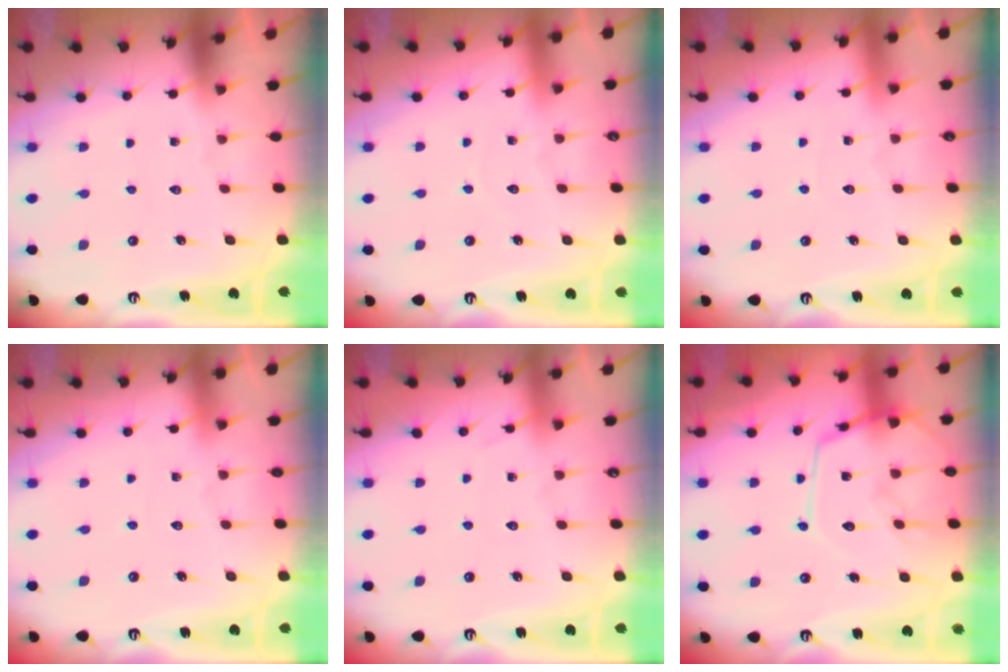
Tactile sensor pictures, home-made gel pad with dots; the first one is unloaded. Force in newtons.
{"total": 3.3, "press": 3.3, "slide": 0.3}
{"total": 2.7, "press": 2.7, "slide": 0.3}
{"total": 2.1, "press": 2.1, "slide": 0.2}
{"total": 4.5, "press": 4.5, "slide": 0.6}
{"total": 14.3, "press": 14.3, "slide": 1.3}